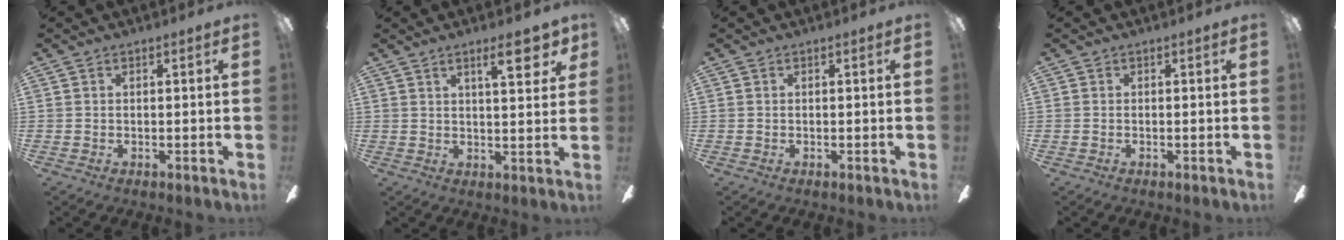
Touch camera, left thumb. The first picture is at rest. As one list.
[{"total": 8.9, "force": [5.0, 2.8, 6.8], "torque": [-0.077, -0.025, 0.073]}, {"total": 0.0}, {"total": 0.0}]